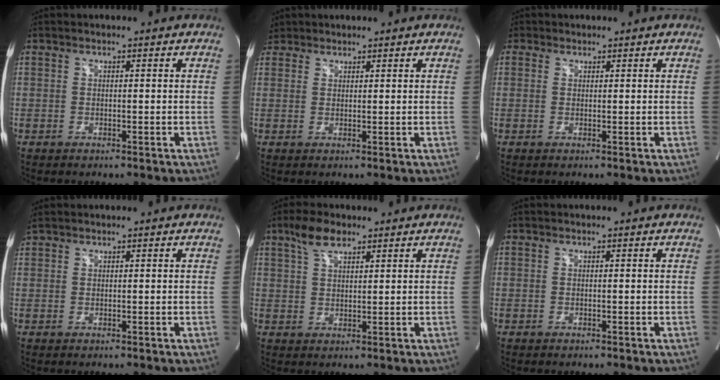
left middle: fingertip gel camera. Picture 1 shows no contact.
{"total": 3.5, "force": [2.6, 2.4, 0.1], "torque": [0.000, 0.016, 0.048]}
{"total": 1.4, "force": [0.7, 1.2, 0.1], "torque": [0.010, 0.006, 0.007]}
{"total": 1.2, "force": [1.2, 0.2, 0.1], "torque": [-0.015, 0.021, 0.030]}
{"total": 4.9, "force": [3.4, 1.8, 3.0], "torque": [-0.067, 0.014, 0.068]}
{"total": 0.0}